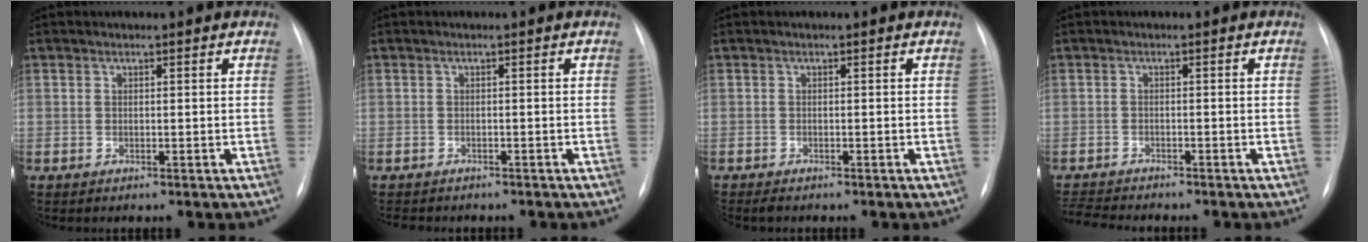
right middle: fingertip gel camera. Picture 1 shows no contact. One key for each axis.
{"total": 4.9, "fx": -4.2, "fy": 1.8, "fz": 1.9, "tx": -0.028, "ty": -0.006, "tz": -0.048}
{"total": 1.3, "fx": -1.1, "fy": 0.3, "fz": 0.6, "tx": -0.011, "ty": -0.003, "tz": -0.015}
{"total": 5.2, "fx": -5.0, "fy": 0.3, "fz": 1.4, "tx": -0.027, "ty": -0.016, "tz": -0.080}